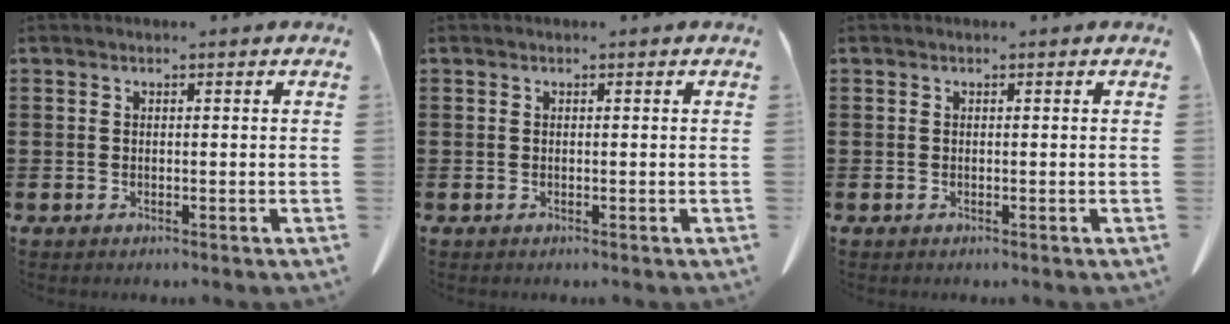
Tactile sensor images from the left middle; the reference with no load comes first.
{"total": 0.0}
{"total": 0.0}